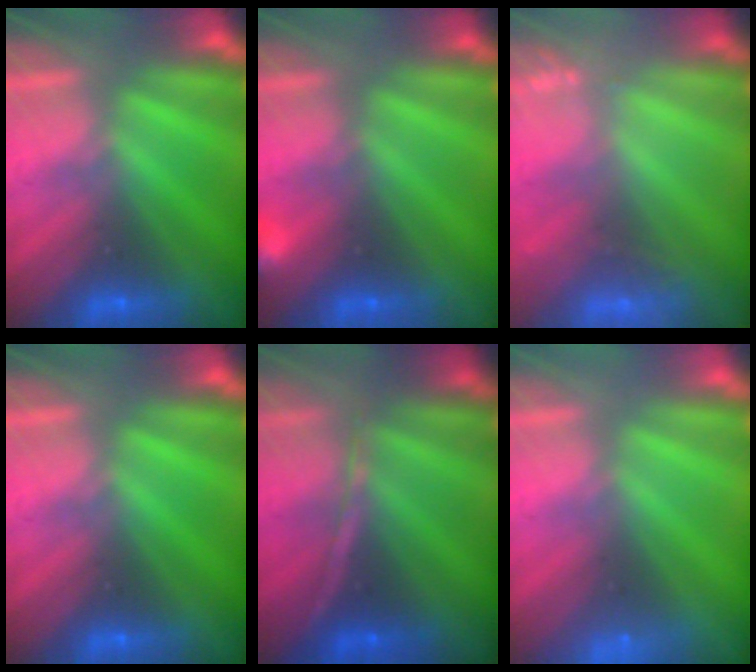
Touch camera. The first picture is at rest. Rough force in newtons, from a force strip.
{"total": 2.9}
{"total": 2.5}
{"total": 0.0}
{"total": 1.3}
{"total": 2.2}